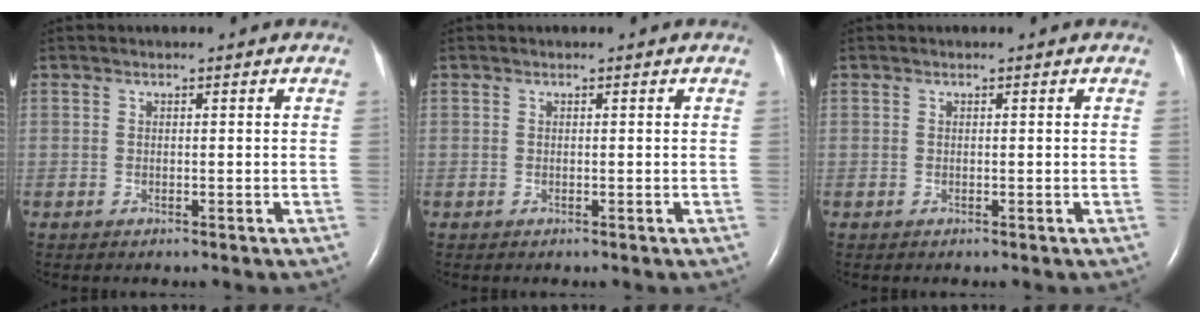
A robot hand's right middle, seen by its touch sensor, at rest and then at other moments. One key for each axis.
{"total": 0.0}
{"total": 0.0}